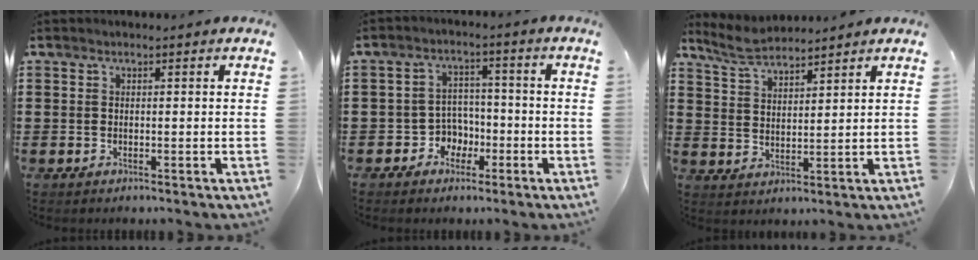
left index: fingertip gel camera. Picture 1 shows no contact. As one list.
[{"total": 4.6, "force": [-1.9, 4.0, 1.3], "torque": [-0.035, 0.009, -0.038]}, {"total": 5.0, "force": [4.6, 1.1, 1.5], "torque": [-0.046, -0.007, 0.087]}]